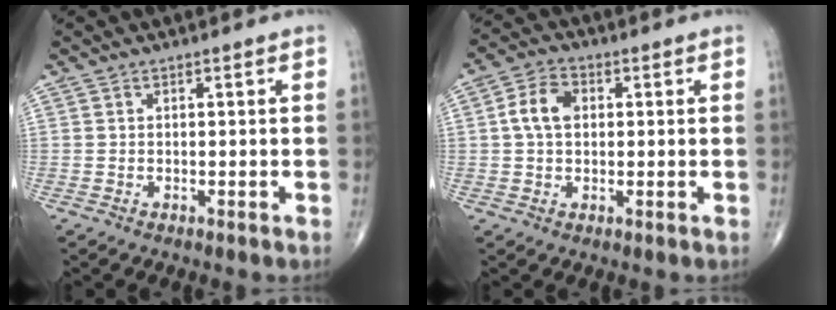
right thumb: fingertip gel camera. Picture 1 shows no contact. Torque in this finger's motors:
{"motor_torque": [0.25, 0.77, 0.39, -0.22, 0.02]}